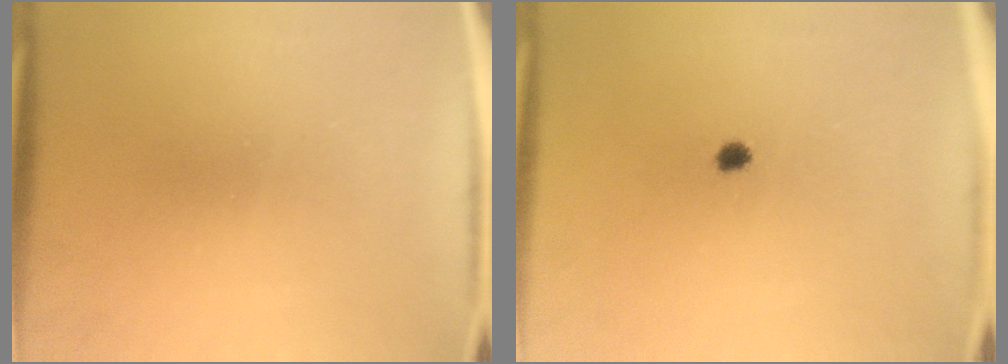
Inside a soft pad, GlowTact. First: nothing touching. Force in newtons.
{"total": 1.5}